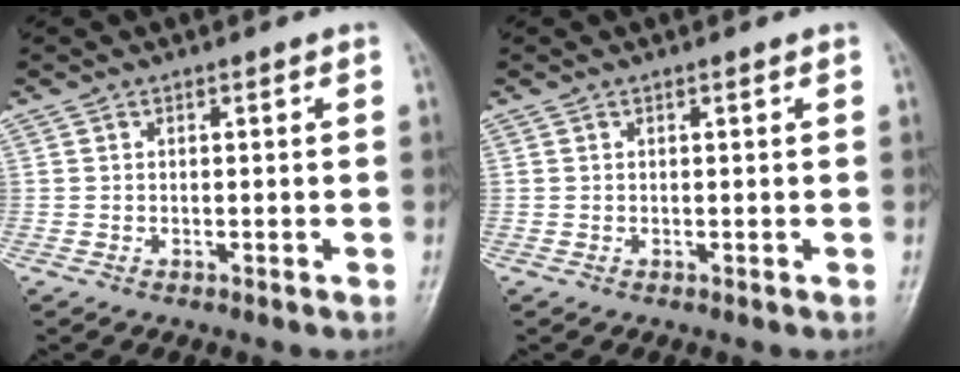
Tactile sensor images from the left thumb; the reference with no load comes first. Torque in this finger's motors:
{"motor_torque": [0.06, 0.03, 0.14, -0.04, -0.01]}